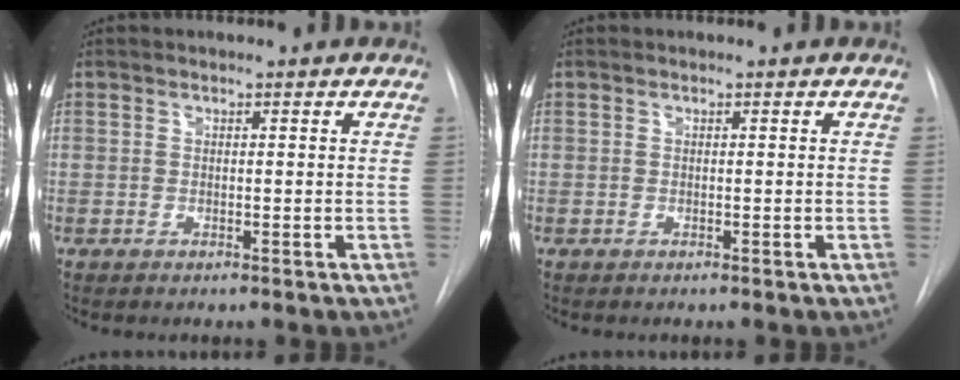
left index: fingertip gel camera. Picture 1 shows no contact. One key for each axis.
{"total": 0.0}